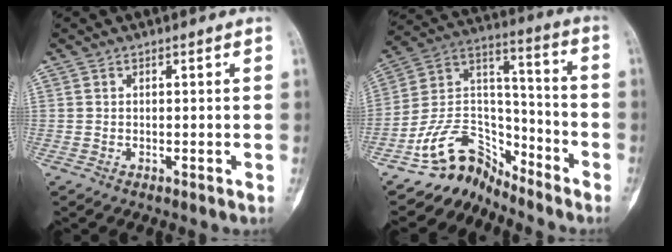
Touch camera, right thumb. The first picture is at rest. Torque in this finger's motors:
{"motor_torque": [1.02, -0.66, 0.66, -1.35, 0.21]}